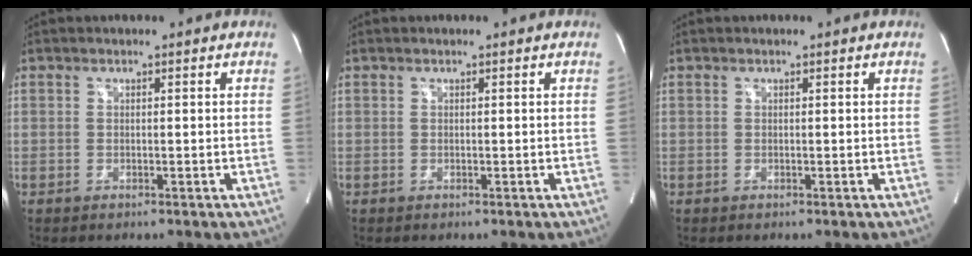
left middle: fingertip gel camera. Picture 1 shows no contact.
{"total": 0.0}
{"total": 0.0}